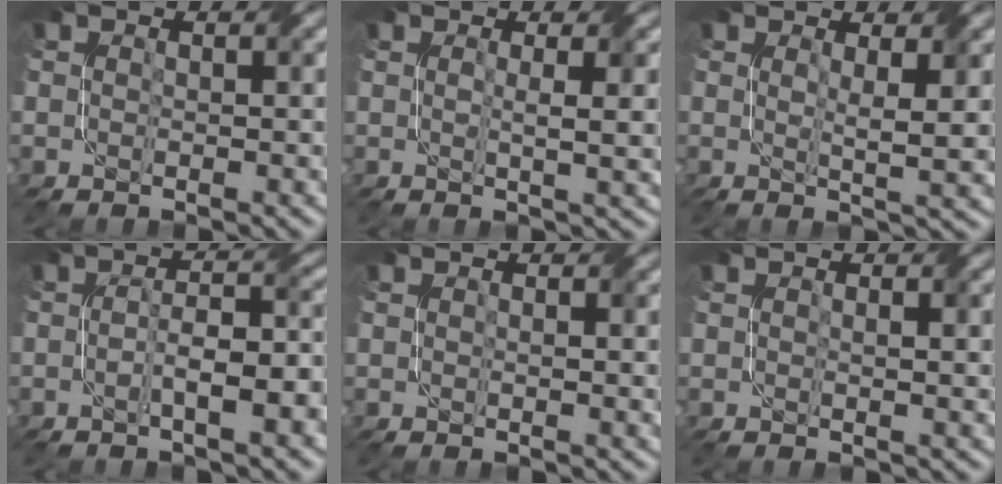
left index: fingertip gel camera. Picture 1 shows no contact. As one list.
[{"total": 2.7, "force": [0.5, 0.5, 2.6], "torque": [-0.038, -0.002, 0.007]}, {"total": 3.4, "force": [1.1, 0.6, 3.2], "torque": [-0.049, -0.010, 0.017]}, {"total": 5.2, "force": [-1.4, 1.2, 4.8], "torque": [-0.074, 0.007, -0.023]}, {"total": 1.4, "force": [0.3, 0.2, 1.3], "torque": [-0.019, -0.002, 0.006]}, {"total": 2.1, "force": [0.4, 0.3, 2.0], "torque": [-0.028, 0.001, 0.008]}]